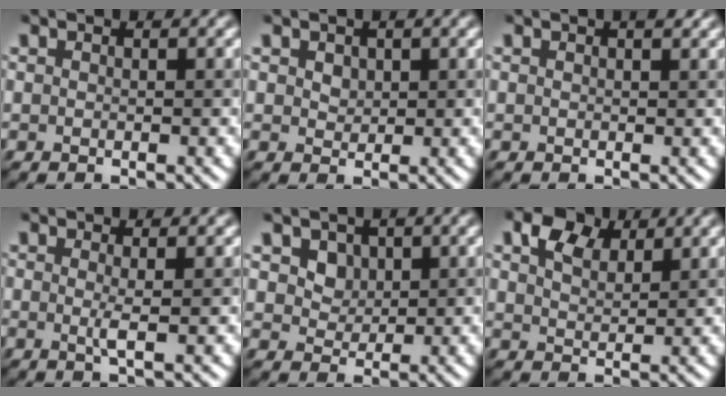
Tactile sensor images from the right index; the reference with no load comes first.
{"total": 1.5, "force": [0.7, 1.1, 0.7], "torque": [-0.011, 0.006, 0.006]}
{"total": 1.4, "force": [0.8, 0.7, 0.9], "torque": [-0.009, 0.002, 0.014]}
{"total": 1.3, "force": [-0.1, 0.1, 1.3], "torque": [-0.030, -0.005, -0.003]}
{"total": 2.6, "force": [1.3, 2.0, 1.1], "torque": [-0.029, -0.012, 0.034]}
{"total": 3.9, "force": [2.6, 2.1, 2.0], "torque": [-0.043, 0.010, 0.046]}